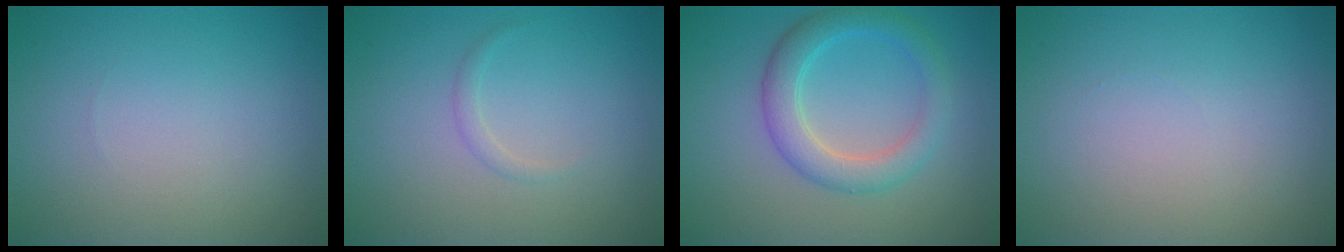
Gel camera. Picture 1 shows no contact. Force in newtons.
{"total": 0.7, "press": 0.7, "slide": 0.0}
{"total": 4.0, "press": 4.0, "slide": 0.1}
{"total": 0.0}